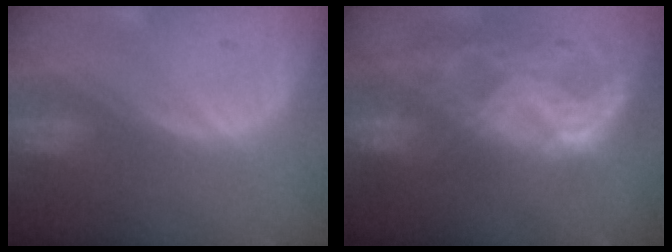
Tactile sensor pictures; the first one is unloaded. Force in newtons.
{"total": 11.4, "press": 9.6, "slide": 6.2}